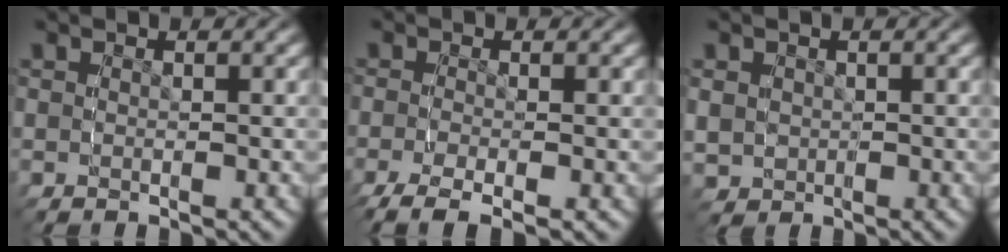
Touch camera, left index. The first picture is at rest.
{"total": 4.5, "force": [-2.8, 1.9, 2.9], "torque": [-0.056, -0.015, -0.040]}
{"total": 3.2, "force": [-0.1, 3.0, 1.1], "torque": [-0.028, -0.017, 0.008]}